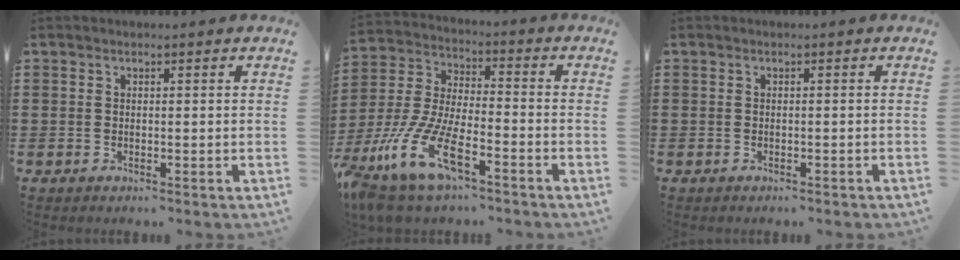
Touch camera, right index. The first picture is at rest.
{"total": 12.7, "force": [-8.1, 4.1, 8.9], "torque": [-0.219, 0.002, -0.161]}
{"total": 0.6, "force": [-0.5, 0.1, 0.2], "torque": [-0.006, -0.002, -0.011]}